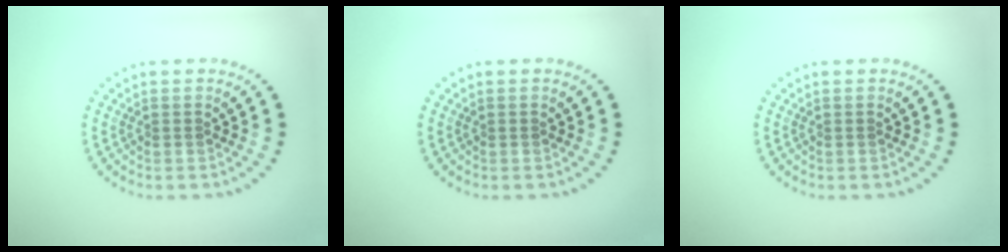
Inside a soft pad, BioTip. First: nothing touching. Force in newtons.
{"total": 0.0}
{"total": 0.0}